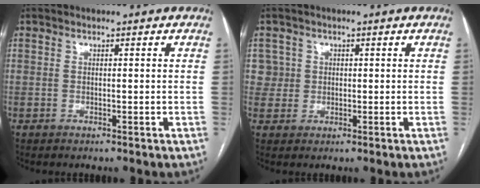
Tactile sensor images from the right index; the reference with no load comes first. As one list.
[{"total": 3.3, "force": [0.8, 3.1, -0.4], "torque": [0.027, 0.008, 0.012]}]